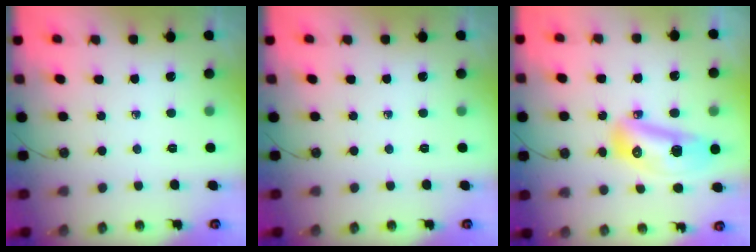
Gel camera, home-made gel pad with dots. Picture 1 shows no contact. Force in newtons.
{"total": 0.0}
{"total": 14.6, "press": 14.5, "slide": 1.7}